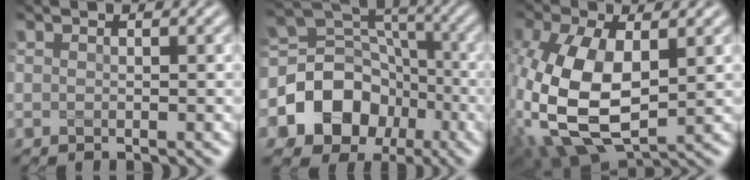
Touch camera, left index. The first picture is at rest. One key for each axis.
{"total": 9.5, "fx": -3.1, "fy": 7.8, "fz": 4.3, "tx": -0.075, "ty": 0.013, "tz": -0.076}
{"total": 12.2, "fx": -0.5, "fy": 6.7, "fz": 10.2, "tx": -0.249, "ty": -0.008, "tz": -0.007}